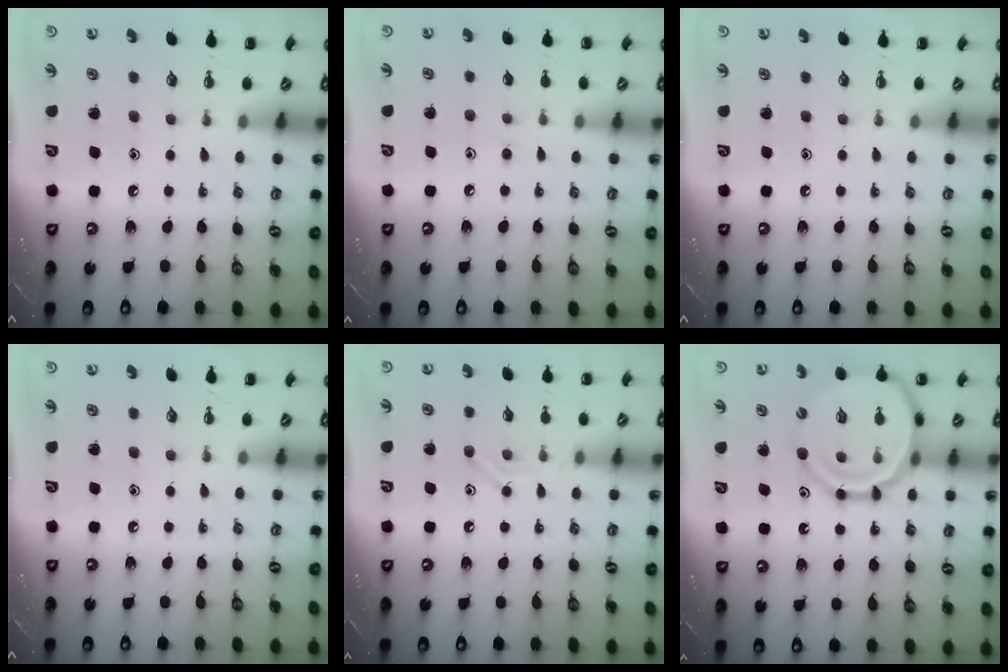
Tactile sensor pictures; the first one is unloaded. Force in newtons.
{"total": 6.3, "press": 5.9, "slide": 2.3}
{"total": 0.0}
{"total": 0.0}
{"total": 8.4, "press": 8.3, "slide": 1.4}
{"total": 18.0, "press": 17.6, "slide": 3.9}